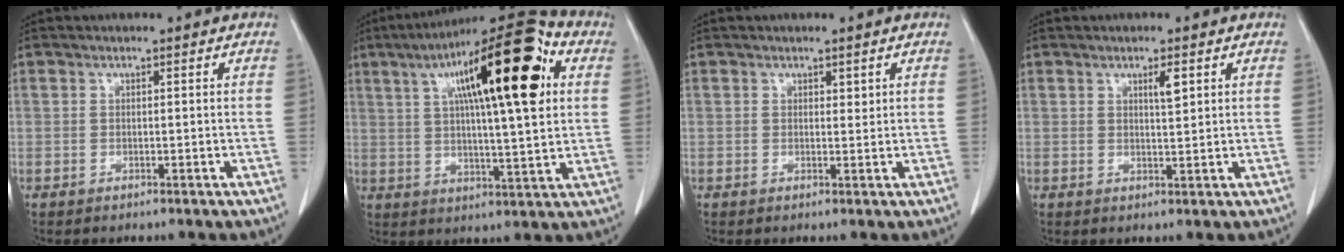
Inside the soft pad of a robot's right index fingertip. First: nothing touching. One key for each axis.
{"total": 22.5, "fx": 7.3, "fy": 3.9, "fz": 20.9, "tx": -0.335, "ty": 0.041, "tz": 0.105}
{"total": 0.8, "fx": 0.6, "fy": 0.4, "fz": 0.5, "tx": -0.001, "ty": -0.004, "tz": 0.007}
{"total": 2.3, "fx": 1.1, "fy": 0.3, "fz": 2.0, "tx": -0.034, "ty": -0.002, "tz": 0.018}